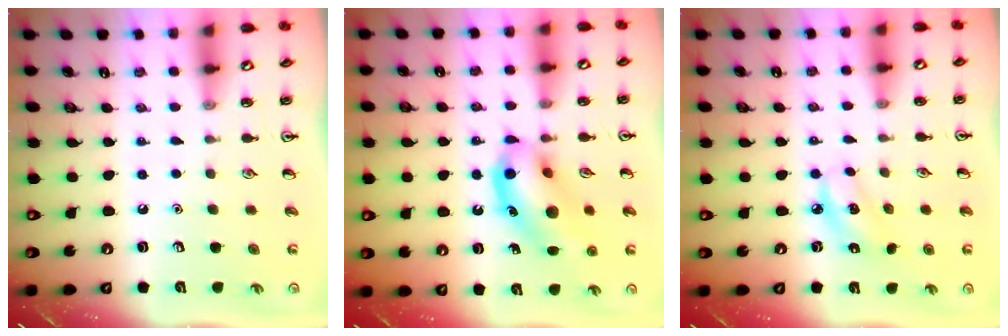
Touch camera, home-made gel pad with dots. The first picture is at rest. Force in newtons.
{"total": 13.7, "press": 13.5, "slide": 1.9}
{"total": 4.8, "press": 4.7, "slide": 0.7}